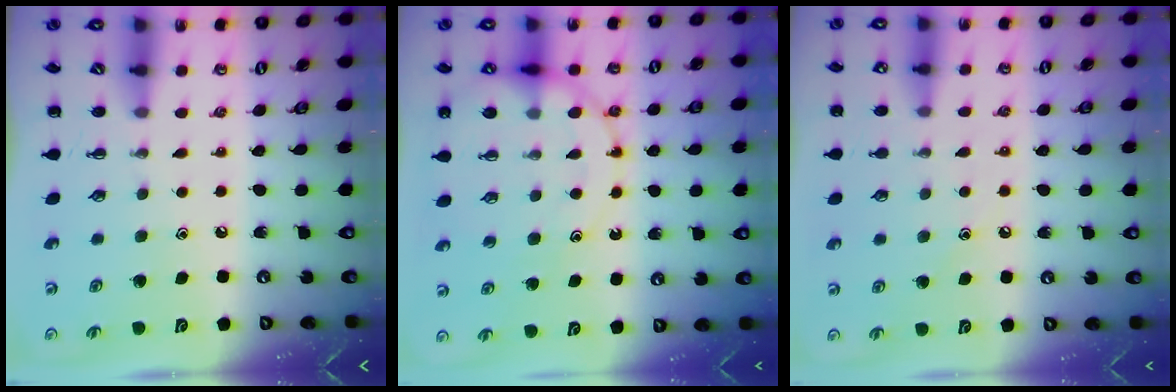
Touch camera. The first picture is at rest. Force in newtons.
{"total": 15.3, "press": 14.9, "slide": 3.7}
{"total": 6.8, "press": 6.6, "slide": 1.7}